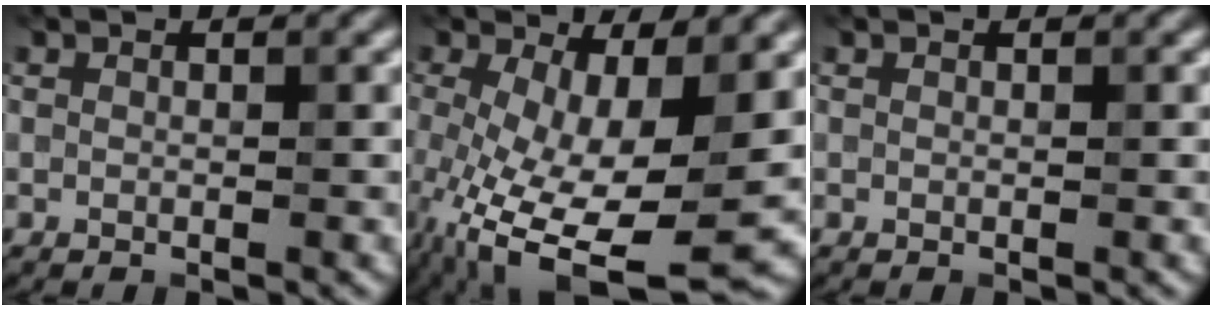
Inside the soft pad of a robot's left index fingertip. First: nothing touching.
{"total": 12.6, "force": [-3.3, 4.6, 11.2], "torque": [-0.199, -0.025, -0.052]}
{"total": 0.0}